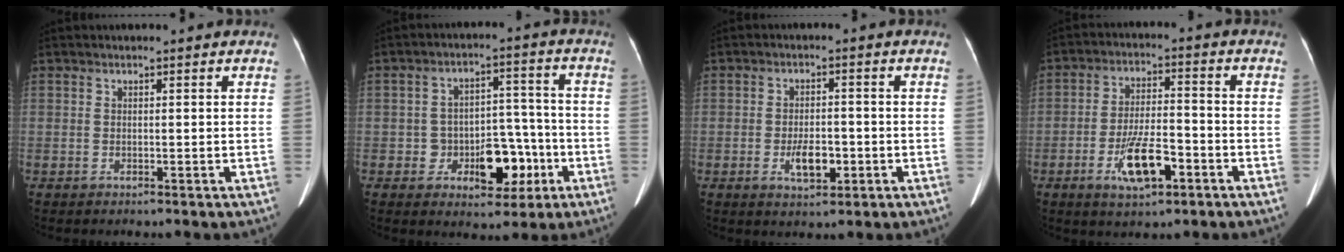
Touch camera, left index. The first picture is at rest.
{"total": 9.0, "force": [-3.5, 5.6, 6.2], "torque": [-0.081, 0.031, -0.043]}
{"total": 4.8, "force": [-1.7, 2.2, 3.9], "torque": [-0.072, -0.001, -0.022]}
{"total": 8.9, "force": [-4.2, 2.7, 7.3], "torque": [-0.143, 0.000, -0.071]}